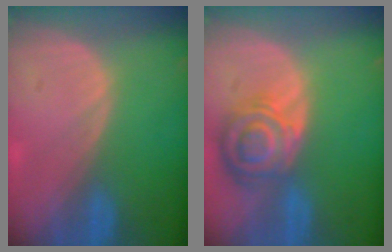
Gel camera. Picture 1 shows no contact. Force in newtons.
{"total": 8.3, "press": 7.3, "slide": 4.0}